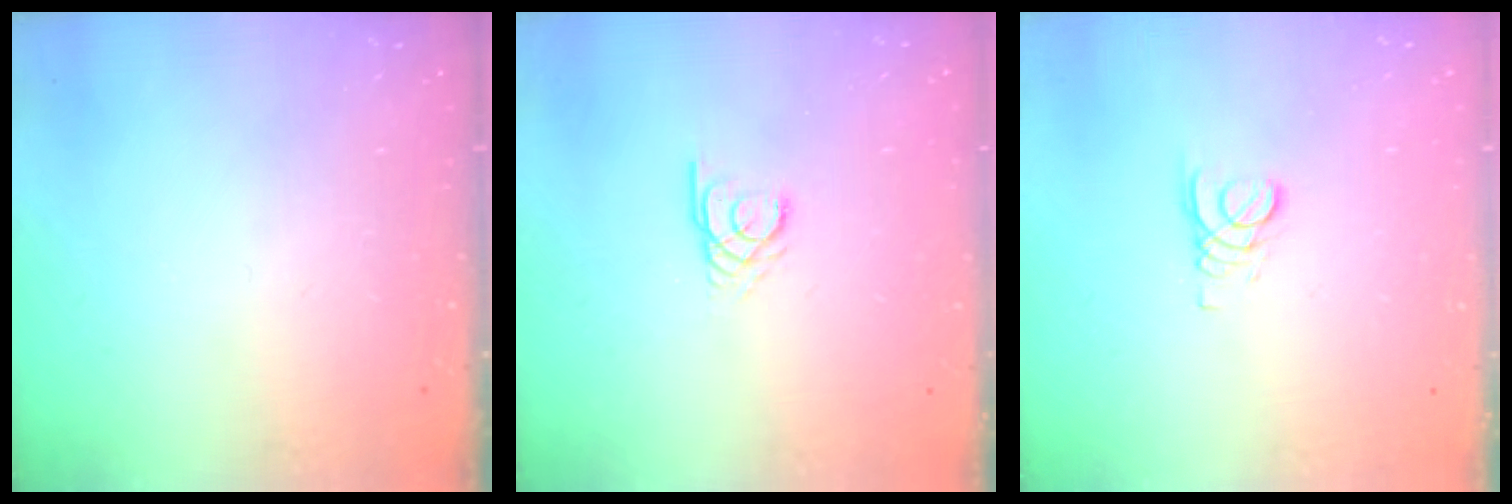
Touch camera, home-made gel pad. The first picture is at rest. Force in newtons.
{"total": 2.4, "press": 2.4, "slide": 0.3}
{"total": 2.4, "press": 2.4, "slide": 0.2}